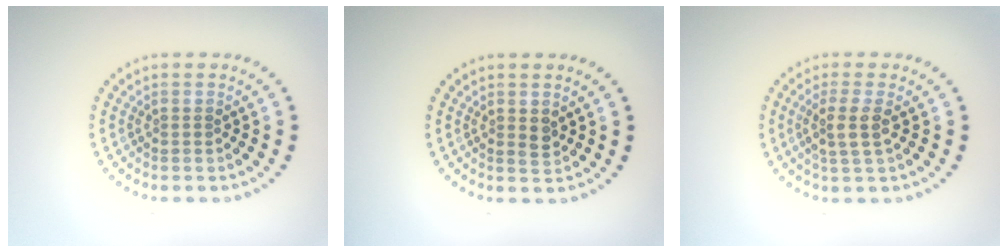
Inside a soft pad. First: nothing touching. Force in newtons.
{"total": 1.1, "press": 1.0, "slide": 0.3}
{"total": 2.3, "press": 2.0, "slide": 1.2}